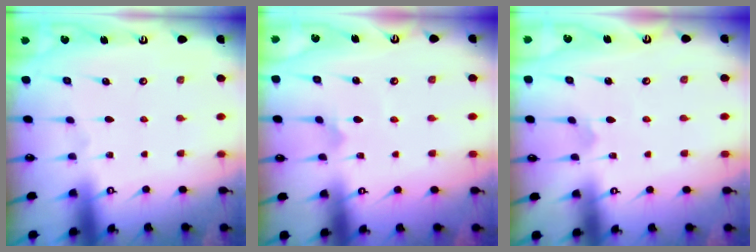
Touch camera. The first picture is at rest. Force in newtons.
{"total": 4.0, "press": 4.0, "slide": 0.3}
{"total": 1.7, "press": 1.7, "slide": 0.1}